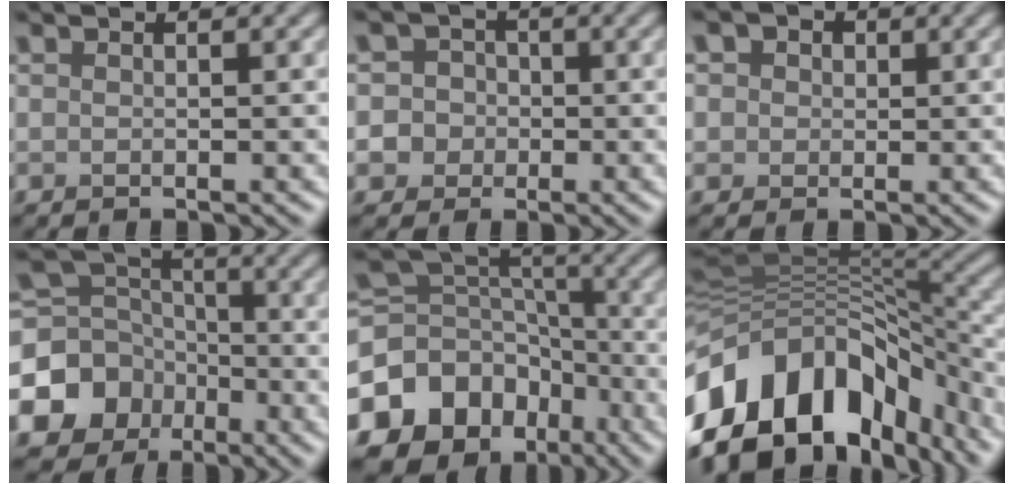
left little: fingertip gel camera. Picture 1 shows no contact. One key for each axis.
{"total": 7.0, "fx": -2.0, "fy": 6.6, "fz": 1.3, "tx": -0.016, "ty": 0.005, "tz": -0.067}
{"total": 5.0, "fx": 2.4, "fy": 3.9, "fz": 2.2, "tx": -0.031, "ty": 0.023, "tz": 0.012}
{"total": 10.2, "fx": -4.4, "fy": 8.7, "fz": 3.0, "tx": -0.092, "ty": -0.014, "tz": -0.099}
{"total": 14.8, "fx": -8.2, "fy": 11.2, "fz": 5.2, "tx": -0.138, "ty": -0.011, "tz": -0.117}
{"total": 16.4, "fx": -7.7, "fy": 10.2, "fz": 10.4, "tx": -0.231, "ty": -0.018, "tz": -0.119}